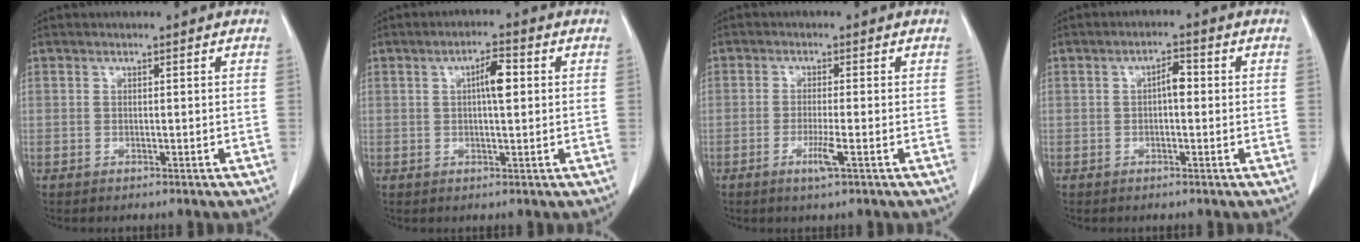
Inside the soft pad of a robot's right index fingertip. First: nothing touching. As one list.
[{"total": 4.3, "force": [0.8, 0.8, 4.1], "torque": [-0.069, 0.007, 0.011]}, {"total": 3.2, "force": [-1.4, -0.2, 2.9], "torque": [-0.058, -0.007, -0.027]}, {"total": 2.6, "force": [0.1, 1.0, 2.4], "torque": [-0.035, 0.009, -0.001]}]